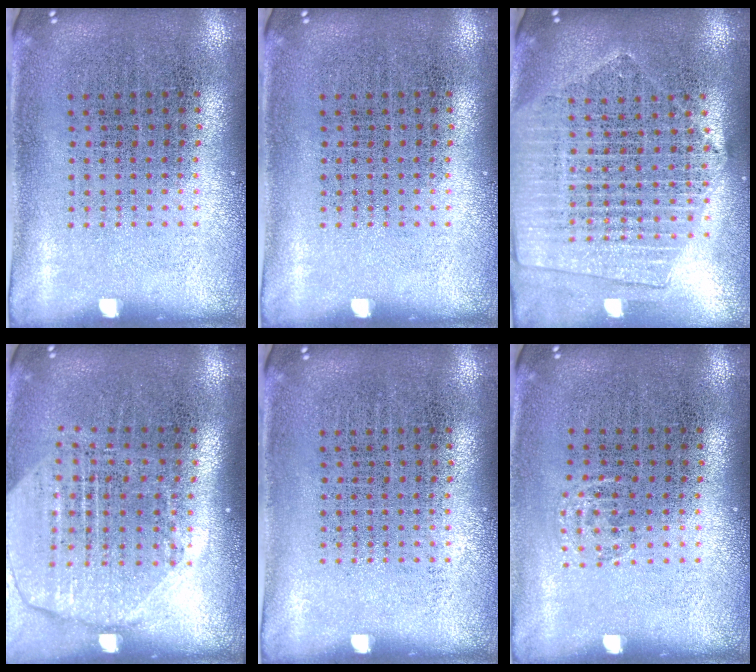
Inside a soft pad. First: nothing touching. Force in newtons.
{"total": 0.0}
{"total": 2.0, "press": 1.9, "slide": 0.9}
{"total": 1.9, "press": 1.7, "slide": 0.9}
{"total": 0.0}
{"total": 0.6, "press": 0.5, "slide": 0.3}